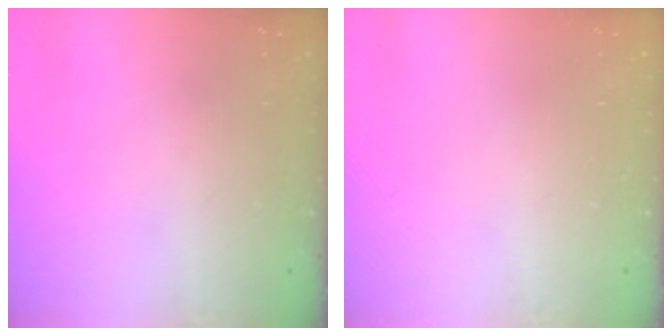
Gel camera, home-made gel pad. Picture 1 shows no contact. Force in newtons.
{"total": 0.0}